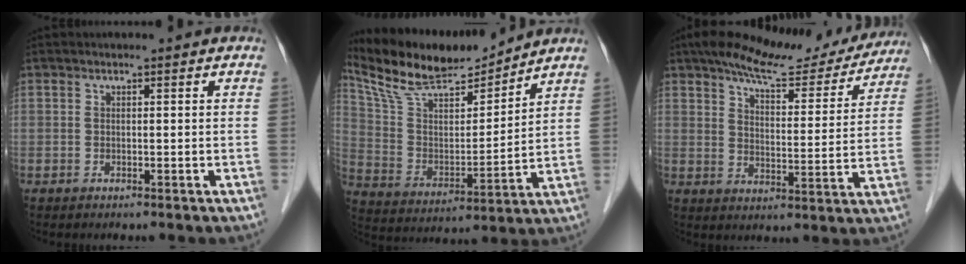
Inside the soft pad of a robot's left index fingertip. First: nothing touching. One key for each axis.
{"total": 15.4, "fx": 14.0, "fy": 2.4, "fz": 5.9, "tx": -0.117, "ty": 0.004, "tz": 0.264}
{"total": 15.9, "fx": 13.9, "fy": 3.9, "fz": 6.6, "tx": -0.092, "ty": -0.001, "tz": 0.191}